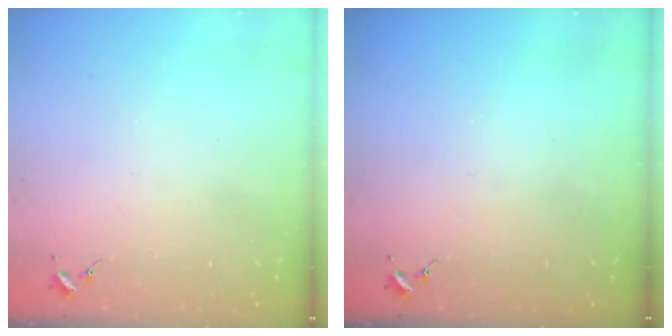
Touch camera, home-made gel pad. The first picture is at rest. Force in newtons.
{"total": 0.0}